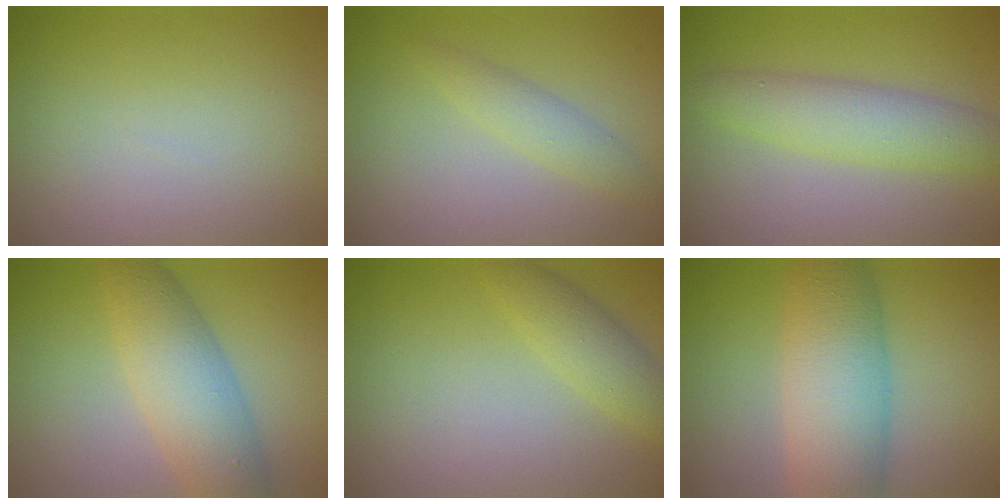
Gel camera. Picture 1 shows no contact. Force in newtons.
{"total": 2.0, "press": 2.0, "slide": 0.0}
{"total": 4.3, "press": 4.3, "slide": 0.1}
{"total": 6.3, "press": 6.2, "slide": 0.1}
{"total": 2.7, "press": 2.7, "slide": 0.1}
{"total": 7.8, "press": 7.8, "slide": 0.1}